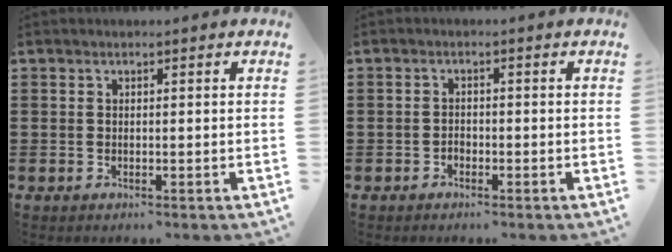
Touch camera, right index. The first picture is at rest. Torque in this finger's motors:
{"motor_torque": [2.14, 0.00, -0.04, -0.11]}